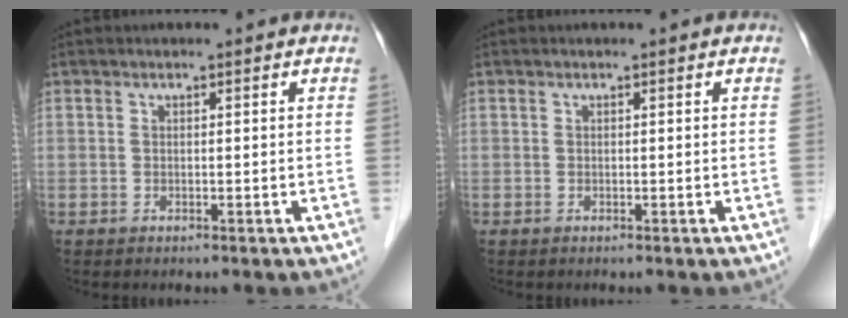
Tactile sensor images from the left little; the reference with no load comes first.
{"total": 0.0}